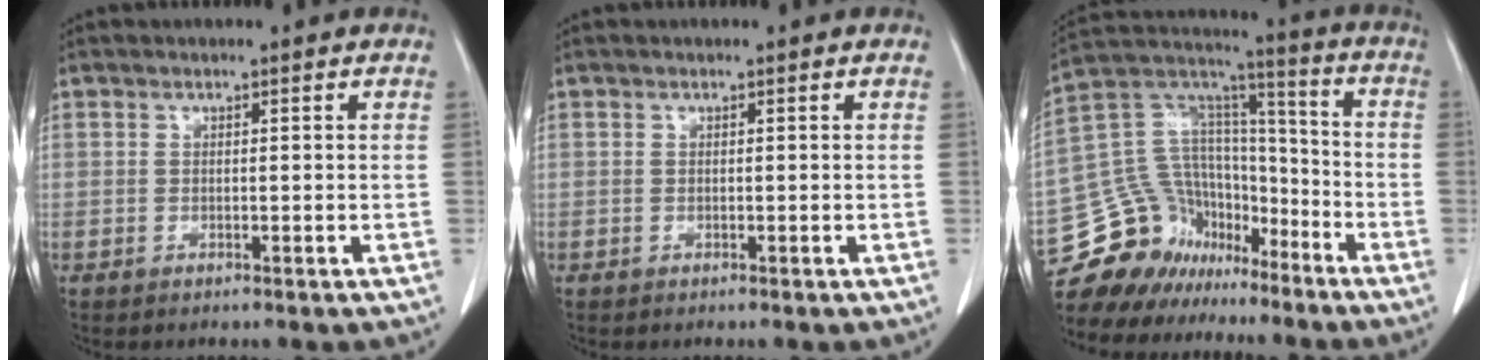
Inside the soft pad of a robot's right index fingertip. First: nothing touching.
{"total": 0.0}
{"total": 17.6, "force": [-13.6, 10.4, 4.0], "torque": [-0.087, 0.088, -0.235]}